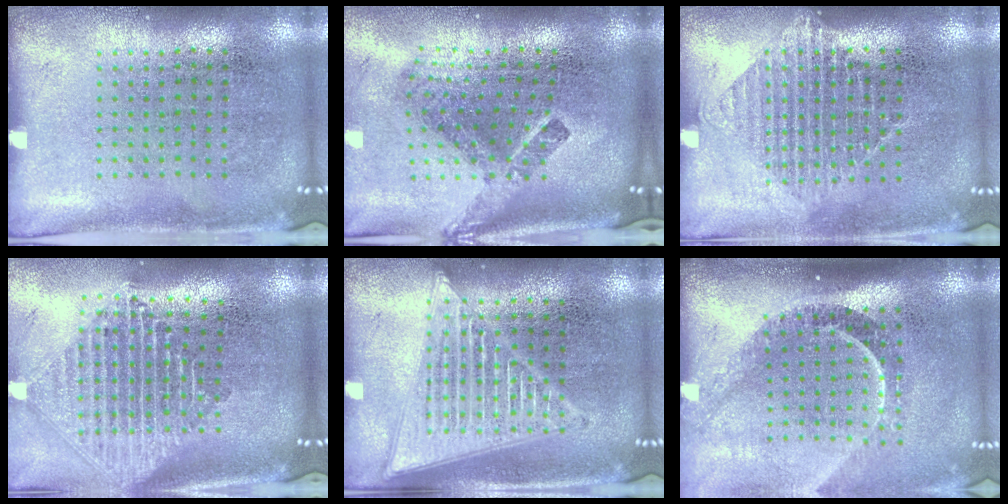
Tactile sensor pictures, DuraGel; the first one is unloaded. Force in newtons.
{"total": 2.6, "press": 1.6, "slide": 2.1}
{"total": 1.1, "press": 1.0, "slide": 0.5}
{"total": 2.3, "press": 1.8, "slide": 1.4}
{"total": 3.2, "press": 3.2, "slide": 0.4}
{"total": 2.3, "press": 1.6, "slide": 1.6}